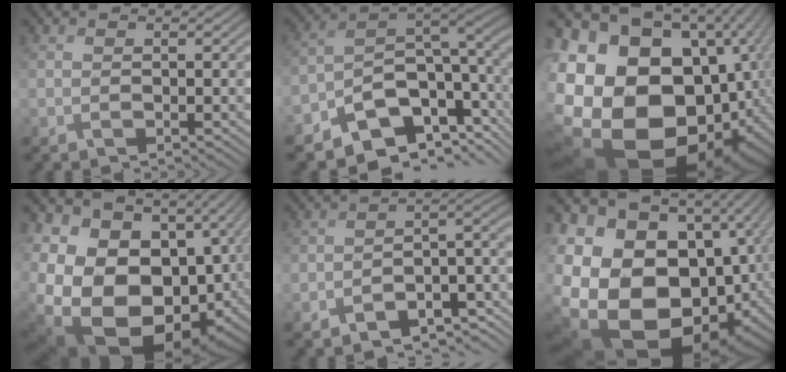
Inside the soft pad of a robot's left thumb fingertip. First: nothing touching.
{"total": 10.2, "force": [-3.9, 6.4, 7.0], "torque": [-0.106, -0.012, -0.077]}
{"total": 26.5, "force": [-4.6, 21.9, 14.3], "torque": [-0.295, -0.069, -0.088]}
{"total": 23.0, "force": [-5.2, 16.7, 15.0], "torque": [-0.291, -0.032, -0.083]}
{"total": 8.3, "force": [-5.6, 3.7, 4.8], "torque": [-0.058, -0.028, -0.094]}
{"total": 24.5, "force": [-7.8, 18.3, 14.3], "torque": [-0.263, -0.052, -0.138]}